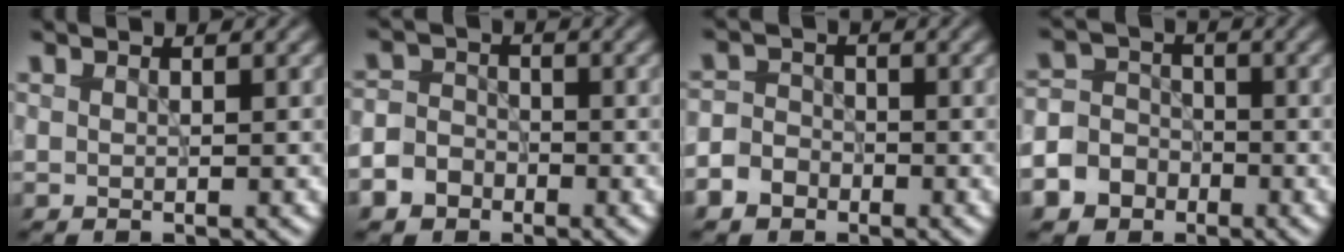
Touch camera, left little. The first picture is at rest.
{"total": 4.6, "force": [-2.6, 3.6, 1.4], "torque": [-0.007, -0.006, -0.055]}
{"total": 3.4, "force": [-1.9, 2.5, 1.1], "torque": [-0.010, -0.001, -0.044]}
{"total": 7.7, "force": [-3.9, 6.4, 1.9], "torque": [-0.038, -0.012, -0.088]}